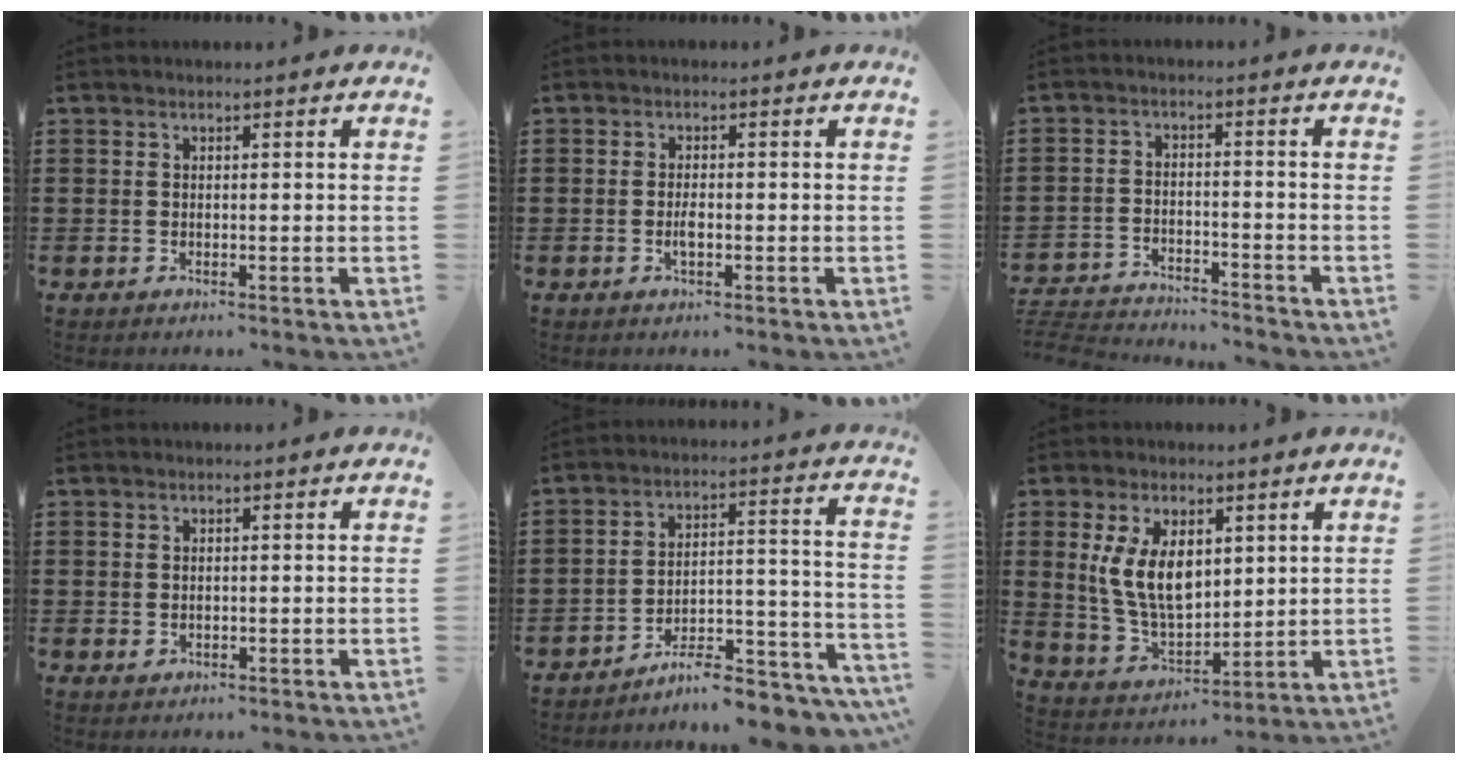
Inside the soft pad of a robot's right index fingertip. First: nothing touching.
{"total": 1.9, "force": [-0.5, 0.6, 1.8], "torque": [-0.033, 0.001, -0.008]}
{"total": 3.8, "force": [-3.8, 0.2, 0.3], "torque": [-0.024, -0.002, -0.087]}
{"total": 0.7, "force": [0.2, 0.6, 0.4], "torque": [-0.009, 0.005, 0.003]}
{"total": 7.7, "force": [-7.0, 1.4, 3.0], "torque": [-0.037, 0.015, -0.132]}
{"total": 9.4, "force": [2.6, 5.3, 7.3], "torque": [-0.170, 0.007, 0.047]}